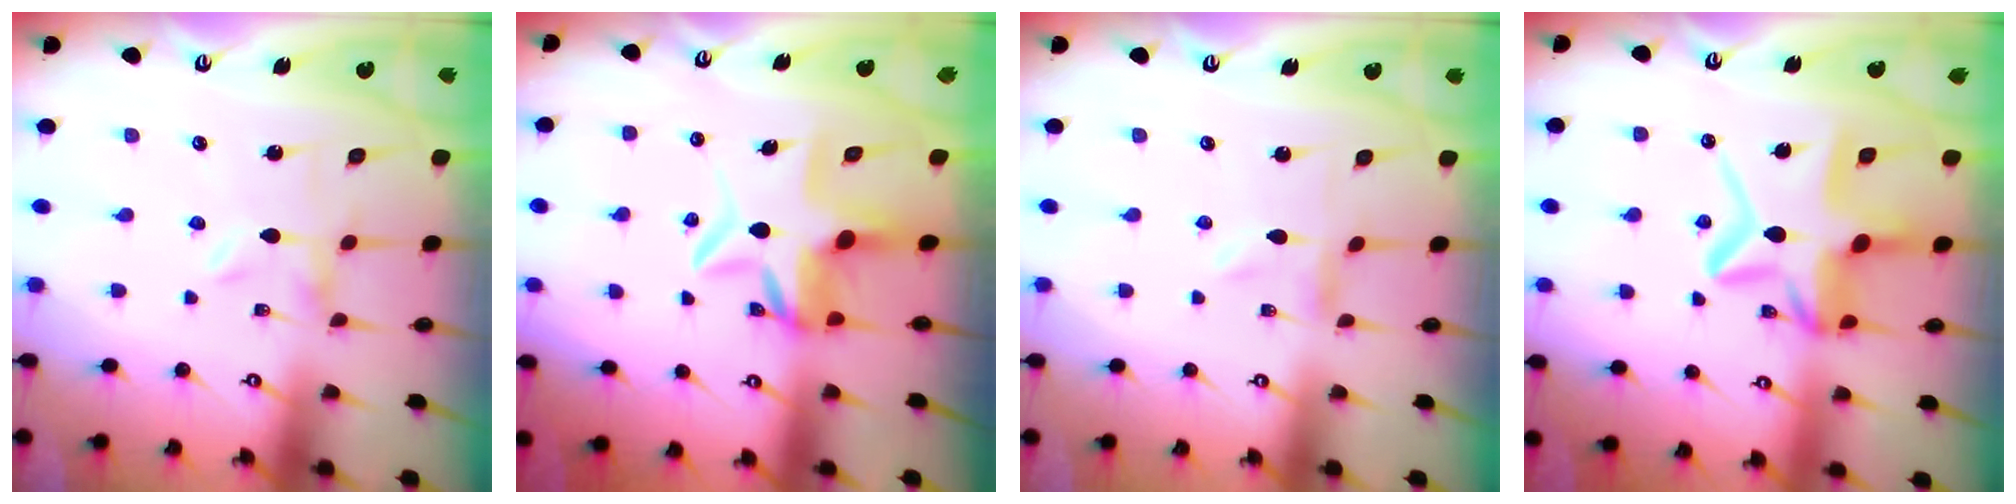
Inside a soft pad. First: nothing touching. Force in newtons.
{"total": 7.2, "press": 7.1, "slide": 0.8}
{"total": 0.0}
{"total": 14.2, "press": 14.1, "slide": 1.4}